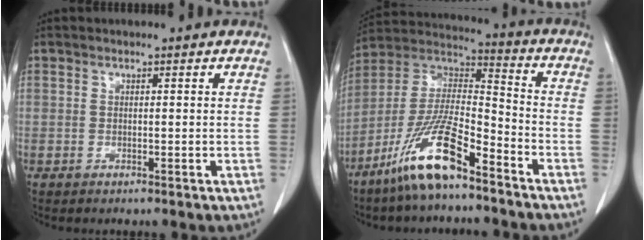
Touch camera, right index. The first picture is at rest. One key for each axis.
{"total": 14.5, "fx": -9.6, "fy": 2.4, "fz": 10.7, "tx": -0.220, "ty": -0.006, "tz": -0.181}